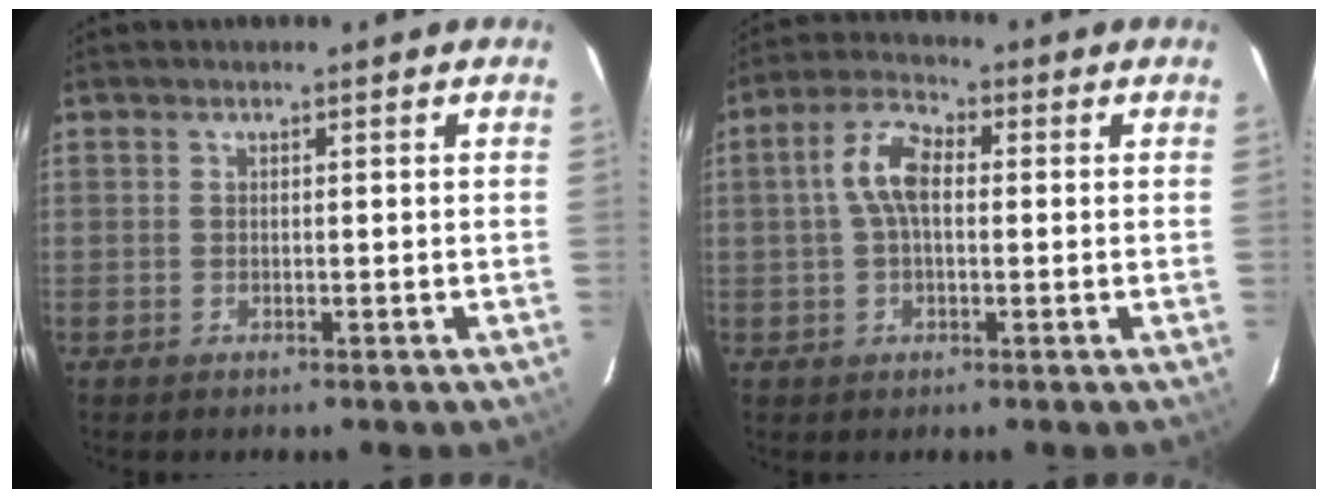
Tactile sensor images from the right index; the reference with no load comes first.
{"total": 7.3, "force": [0.5, 3.8, 6.2], "torque": [-0.127, 0.021, 0.009]}